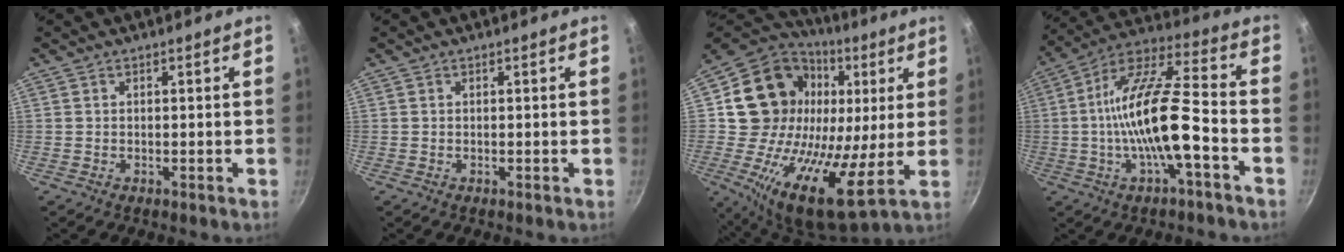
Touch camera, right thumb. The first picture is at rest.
{"total": 0.0}
{"total": 24.8, "force": [4.4, 16.5, 18.0], "torque": [-0.304, -0.020, 0.057]}
{"total": 17.3, "force": [-4.2, 5.0, 16.0], "torque": [-0.290, 0.040, -0.088]}